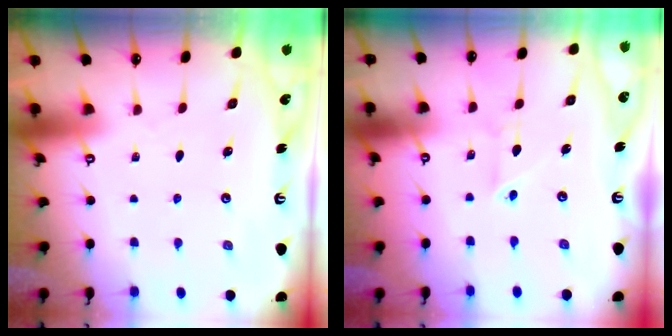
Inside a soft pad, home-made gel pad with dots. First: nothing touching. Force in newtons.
{"total": 2.5, "press": 2.5, "slide": 0.3}